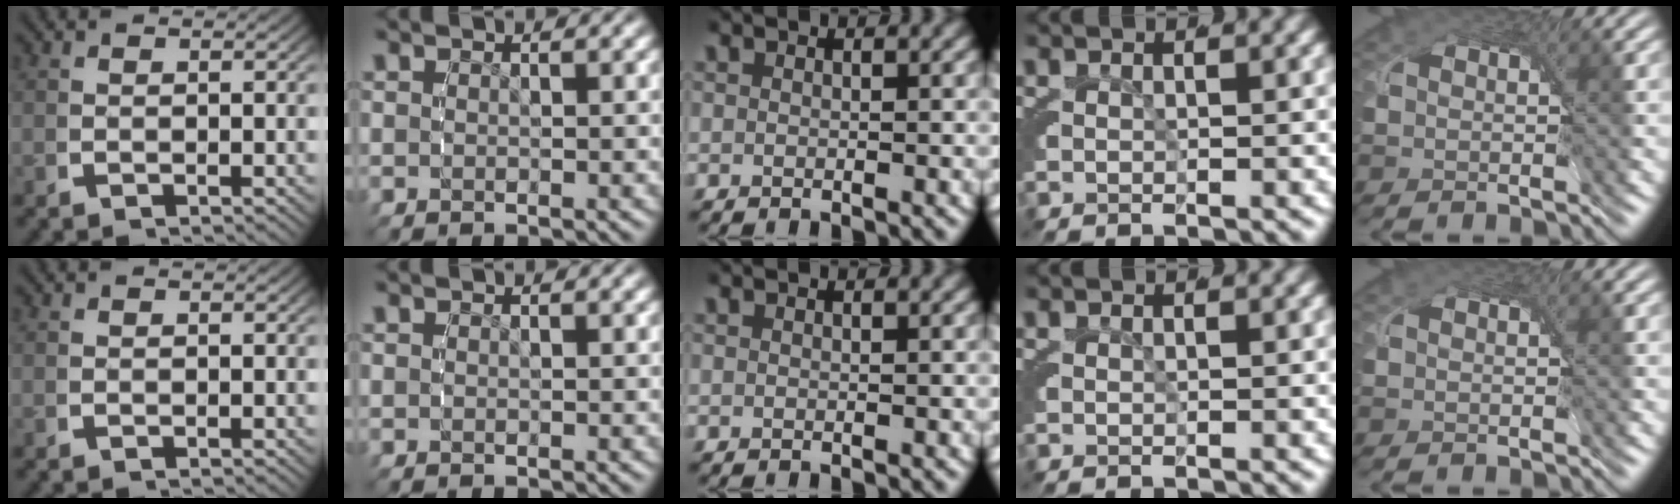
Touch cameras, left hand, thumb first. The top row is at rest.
{}